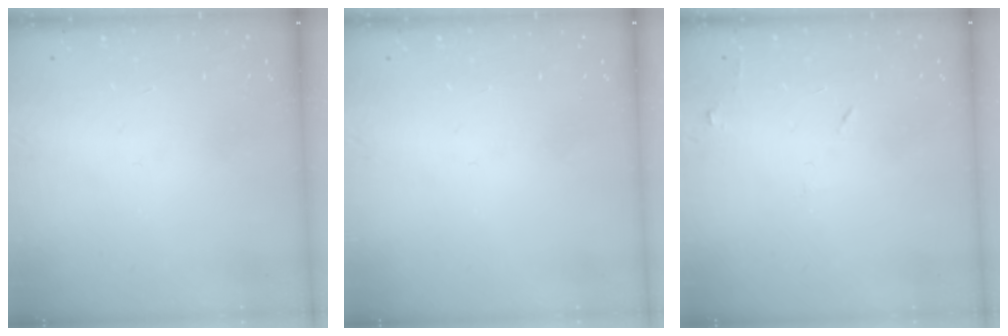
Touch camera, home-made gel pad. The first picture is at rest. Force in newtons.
{"total": 0.0}
{"total": 6.3, "press": 6.2, "slide": 0.7}